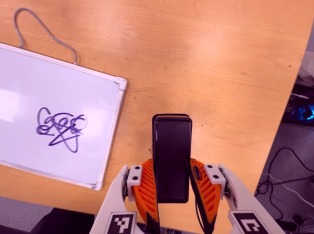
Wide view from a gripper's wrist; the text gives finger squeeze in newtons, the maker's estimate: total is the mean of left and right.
{"total": 4.1, "left": 2.6, "right": 5.7}